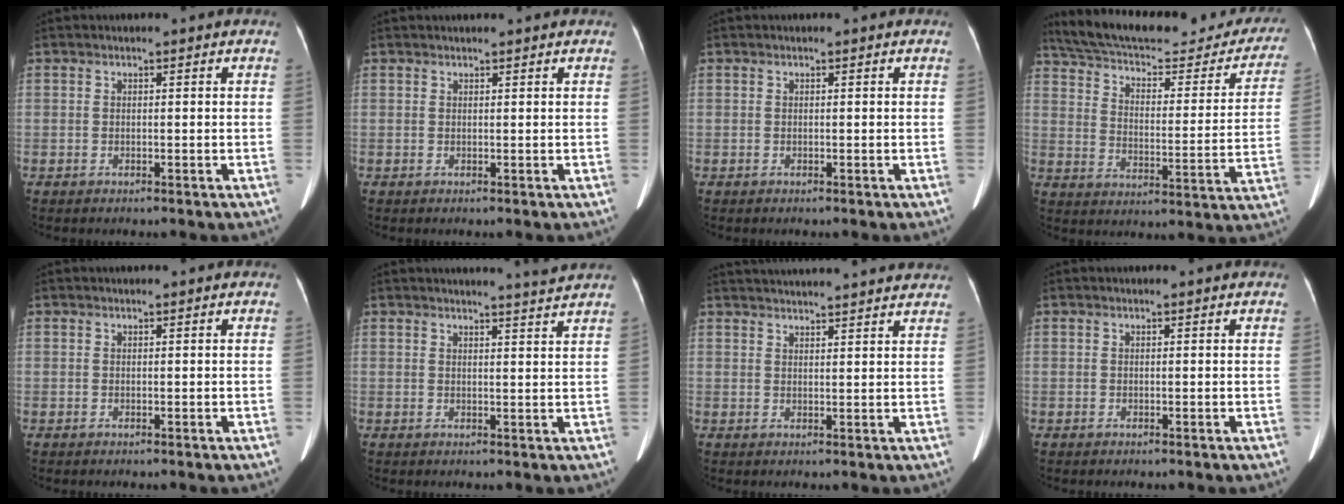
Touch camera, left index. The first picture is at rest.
{"total": 2.1, "force": [2.0, 0.1, 0.6], "torque": [-0.010, 0.020, 0.025]}
{"total": 0.0}
{"total": 30.0, "force": [26.6, 7.8, 11.5], "torque": [-0.188, -0.040, 0.338]}
{"total": 0.0}
{"total": 3.7, "force": [3.4, -1.4, 0.6], "torque": [-0.016, -0.016, 0.040]}
{"total": 17.9, "force": [16.9, 1.0, 5.8], "torque": [-0.095, 0.021, 0.220]}
{"total": 0.5, "force": [0.5, 0.0, 0.1], "torque": [-0.001, 0.003, 0.007]}